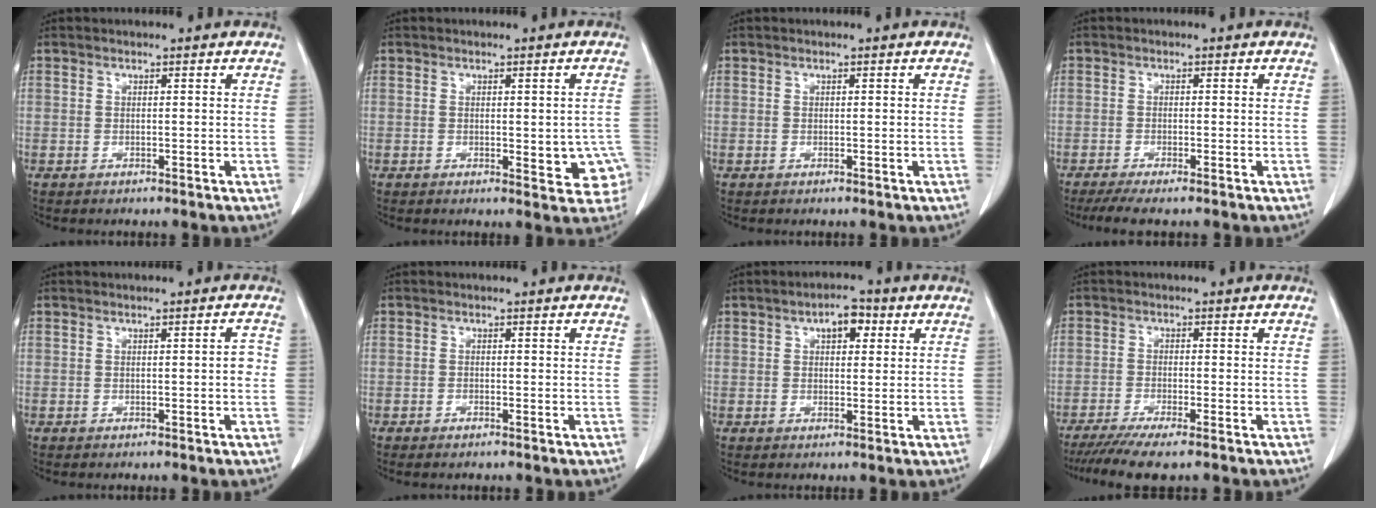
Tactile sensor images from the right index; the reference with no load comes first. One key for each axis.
{"total": 6.4, "fx": -1.2, "fy": 2.6, "fz": 5.7, "tx": -0.044, "ty": -0.001, "tz": -0.010}
{"total": 0.0}
{"total": 4.3, "fx": -3.2, "fy": 0.1, "fz": 2.8, "tx": -0.047, "ty": -0.010, "tz": -0.054}
{"total": 1.4, "fx": -0.2, "fy": 0.3, "fz": 1.4, "tx": -0.016, "ty": 0.002, "tz": -0.002}
{"total": 1.0, "fx": -0.8, "fy": 0.2, "fz": 0.6, "tx": -0.014, "ty": -0.002, "tz": -0.010}
{"total": 4.3, "fx": 1.8, "fy": 2.1, "fz": 3.3, "tx": -0.050, "ty": 0.013, "tz": 0.024}
{"total": 6.7, "fx": -5.2, "fy": 0.0, "fz": 4.3, "tx": -0.067, "ty": -0.017, "tz": -0.085}